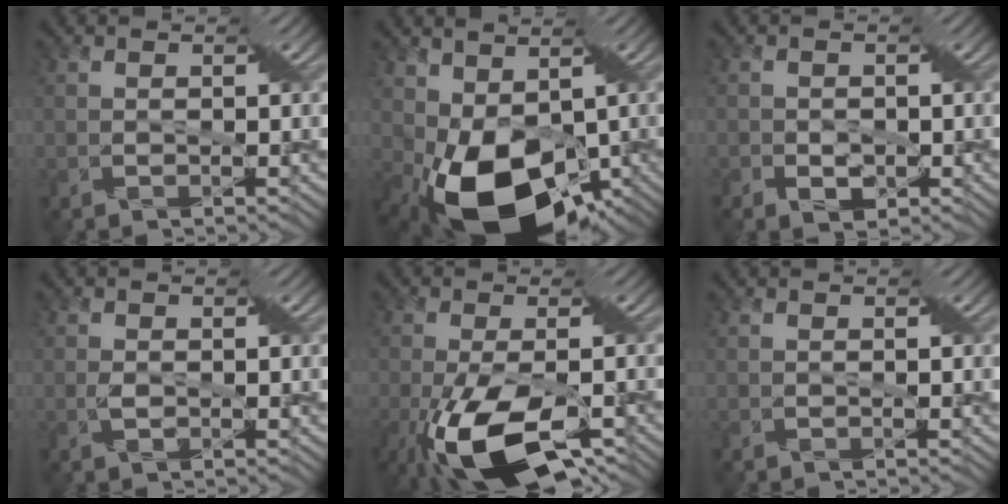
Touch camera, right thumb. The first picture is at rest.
{"total": 13.0, "force": [-2.3, 8.1, 9.9], "torque": [-0.182, -0.034, -0.036]}
{"total": 2.4, "force": [-1.0, 1.8, 1.3], "torque": [-0.011, -0.004, -0.024]}
{"total": 1.2, "force": [-0.1, 0.5, 1.1], "torque": [-0.028, -0.004, -0.005]}
{"total": 14.6, "force": [-6.8, 6.5, 11.2], "torque": [-0.218, -0.045, -0.104]}
{"total": 0.0}